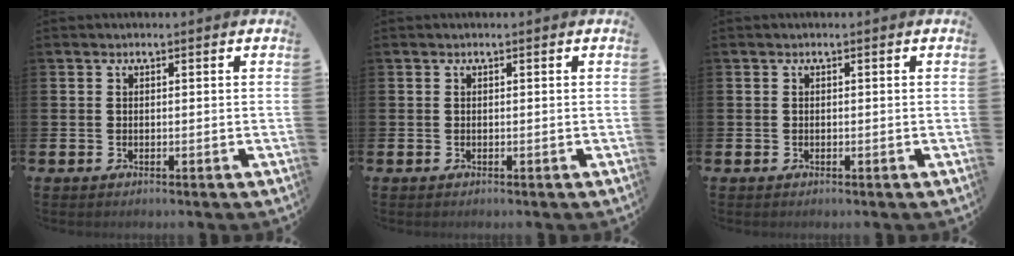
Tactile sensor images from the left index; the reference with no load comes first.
{"total": 0.0}
{"total": 0.0}